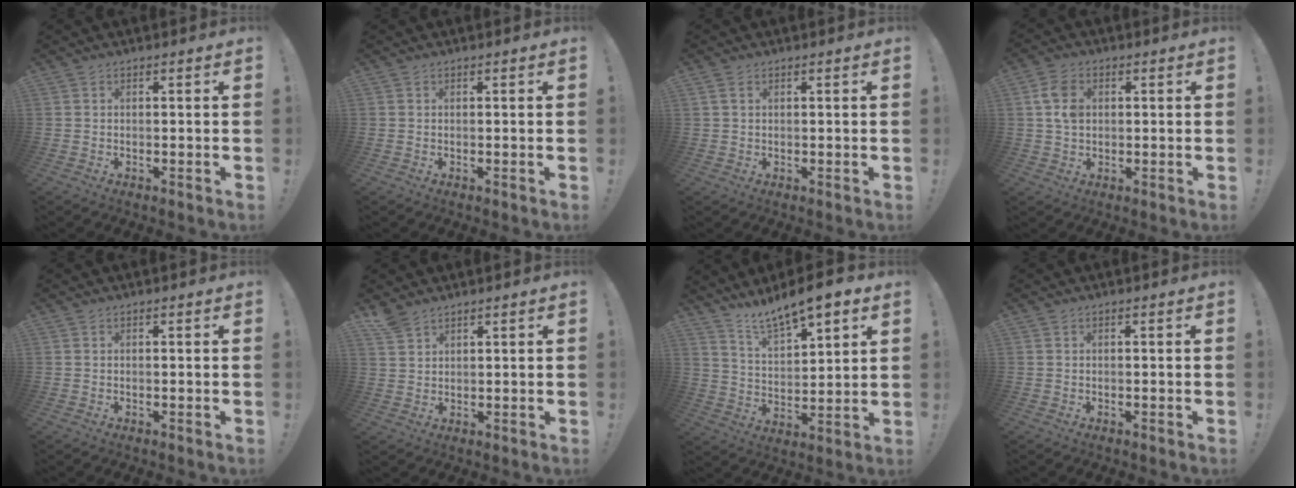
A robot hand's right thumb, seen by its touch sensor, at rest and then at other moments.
{"total": 0.0}
{"total": 2.1, "force": [1.1, 1.2, 1.3], "torque": [-0.033, 0.006, 0.023]}
{"total": 7.3, "force": [1.5, 5.3, 4.9], "torque": [-0.099, 0.008, 0.029]}
{"total": 0.0}
{"total": 4.6, "force": [3.6, 2.5, 1.3], "torque": [-0.021, -0.018, 0.068]}
{"total": 10.7, "force": [9.4, 2.6, 4.4], "torque": [-0.089, -0.071, 0.168]}
{"total": 0.0}